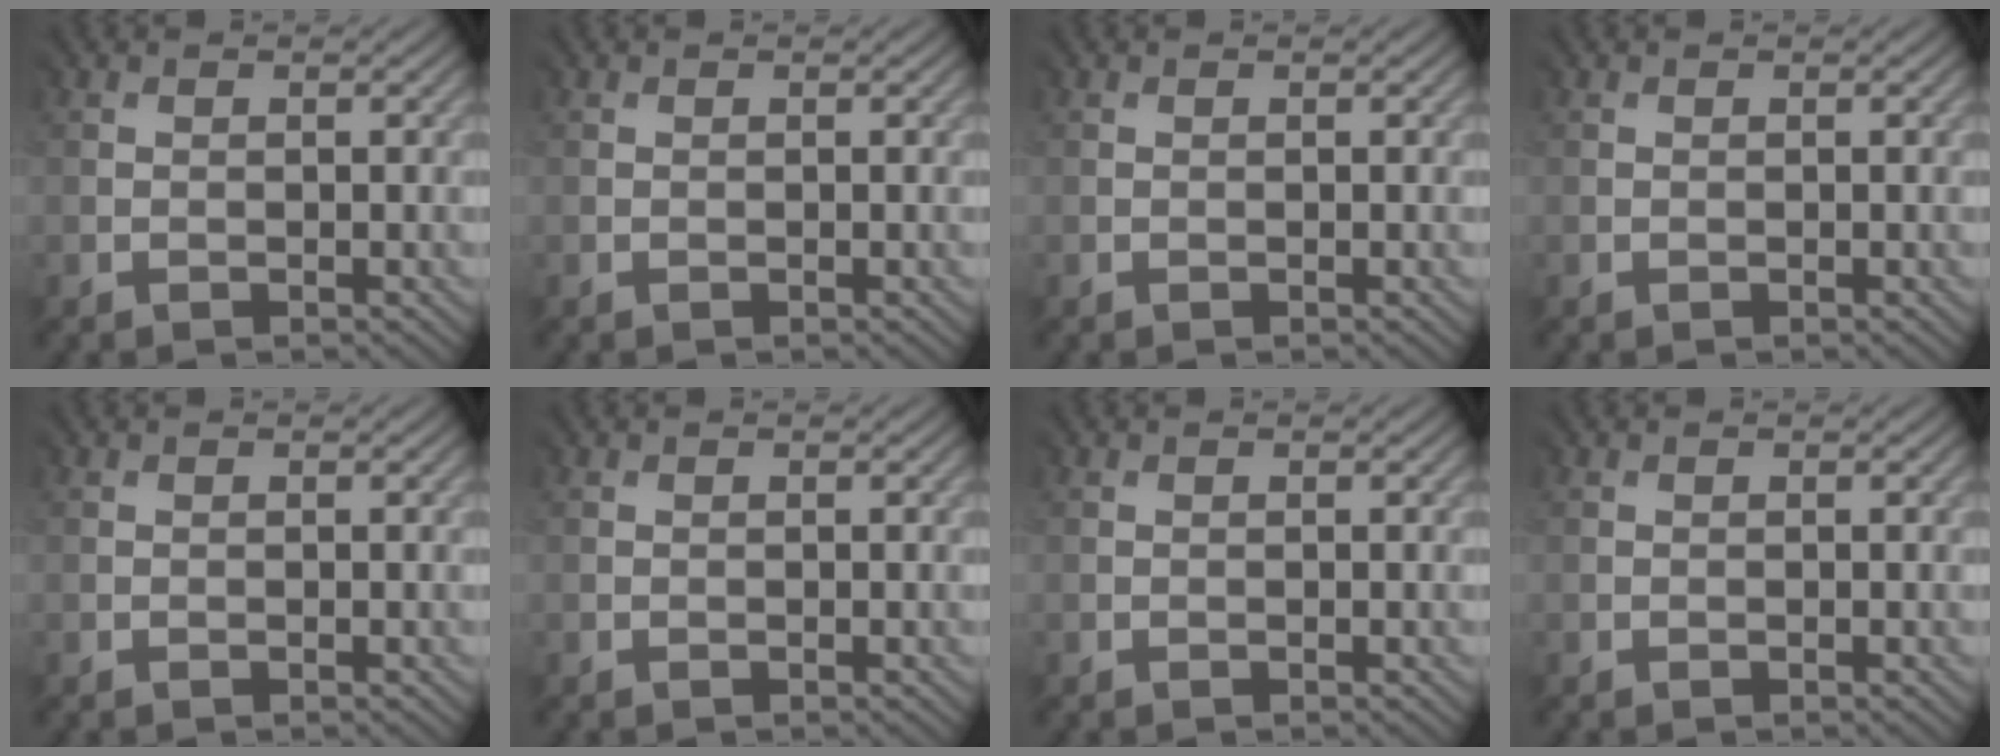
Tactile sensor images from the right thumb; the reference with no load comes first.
{"total": 0.0}
{"total": 0.0}
{"total": 0.0}
{"total": 0.0}
{"total": 0.0}
{"total": 0.0}
{"total": 0.0}